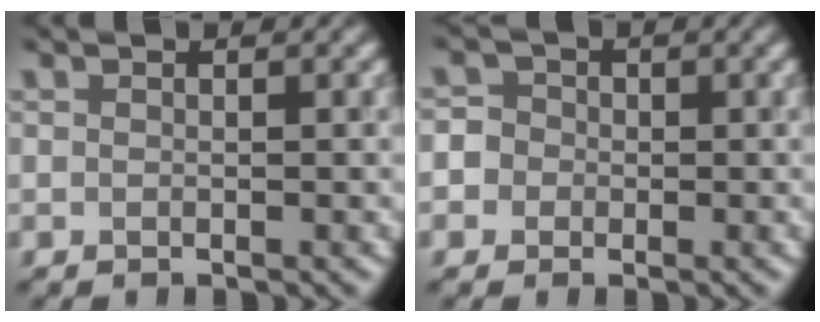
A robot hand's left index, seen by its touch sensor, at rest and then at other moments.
{"total": 4.6, "force": [-1.2, 4.4, 0.9], "torque": [0.006, 0.019, -0.056]}